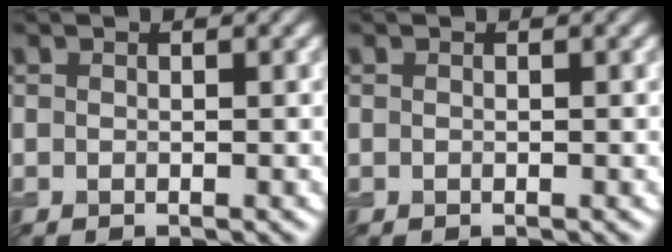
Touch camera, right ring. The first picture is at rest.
{"total": 0.0}